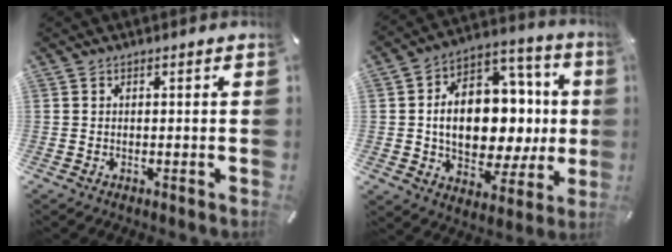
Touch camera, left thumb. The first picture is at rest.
{"total": 17.8, "force": [-0.5, 12.9, 12.2], "torque": [-0.205, -0.011, 0.000]}